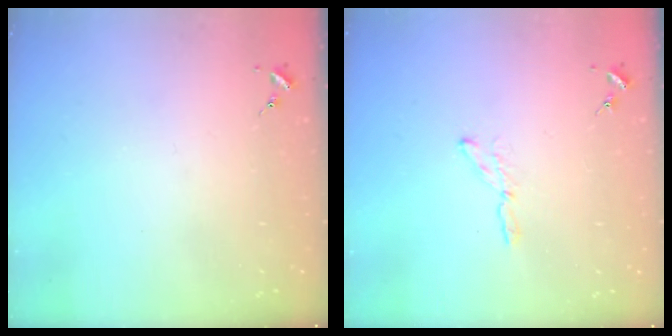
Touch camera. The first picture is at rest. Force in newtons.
{"total": 3.5, "press": 3.5, "slide": 0.4}